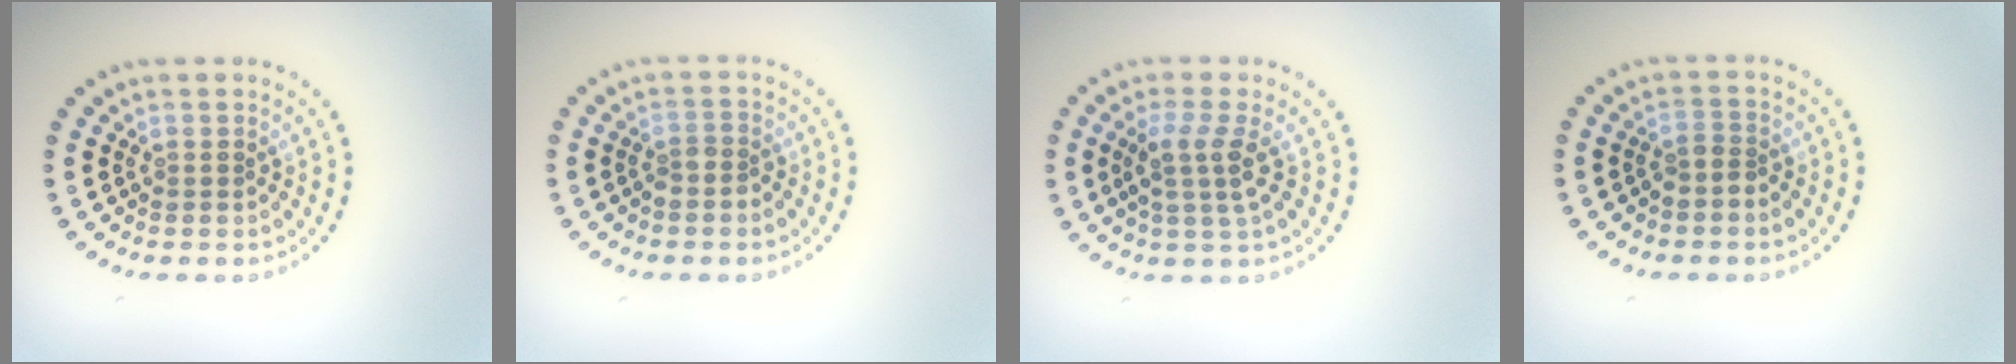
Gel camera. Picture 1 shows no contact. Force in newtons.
{"total": 1.5, "press": 1.1, "slide": 0.9}
{"total": 2.7, "press": 2.2, "slide": 1.6}
{"total": 1.1, "press": 0.7, "slide": 0.8}